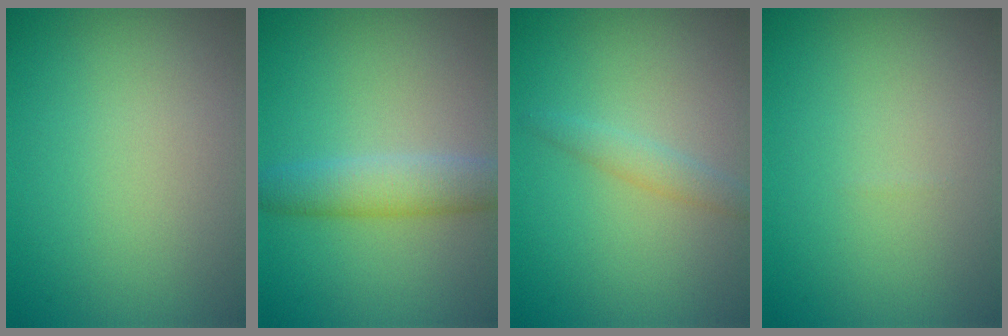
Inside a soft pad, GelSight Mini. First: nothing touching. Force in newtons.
{"total": 3.6, "press": 3.6, "slide": 0.0}
{"total": 1.4, "press": 1.4, "slide": 0.1}
{"total": 0.0}